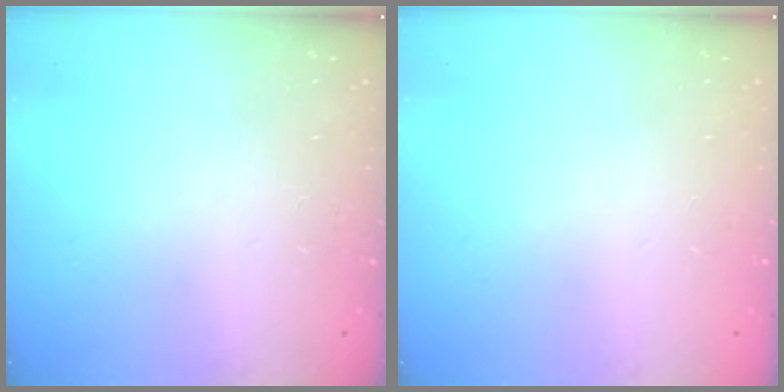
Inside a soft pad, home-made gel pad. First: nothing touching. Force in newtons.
{"total": 0.0}